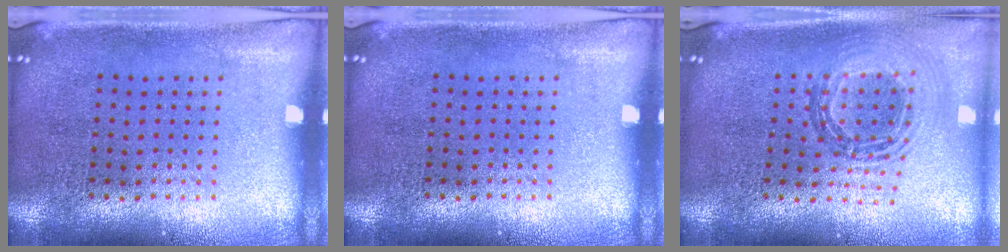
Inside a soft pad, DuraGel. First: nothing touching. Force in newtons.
{"total": 0.0}
{"total": 0.9, "press": 0.9, "slide": 0.2}